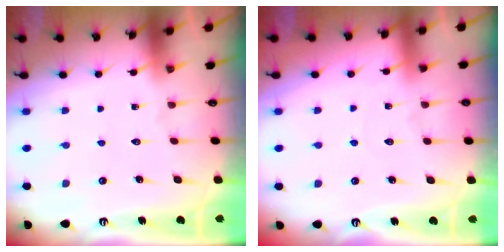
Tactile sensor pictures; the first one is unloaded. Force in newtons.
{"total": 2.7, "press": 2.7, "slide": 0.3}